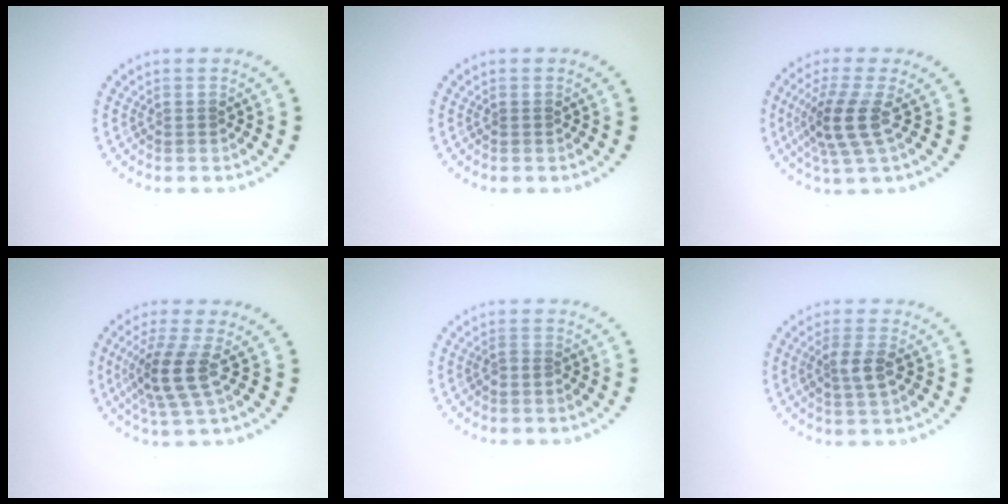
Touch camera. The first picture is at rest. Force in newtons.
{"total": 0.0}
{"total": 3.9, "press": 3.0, "slide": 2.5}
{"total": 3.9, "press": 3.0, "slide": 2.5}
{"total": 0.6, "press": 0.3, "slide": 0.6}
{"total": 2.4, "press": 2.3, "slide": 0.6}